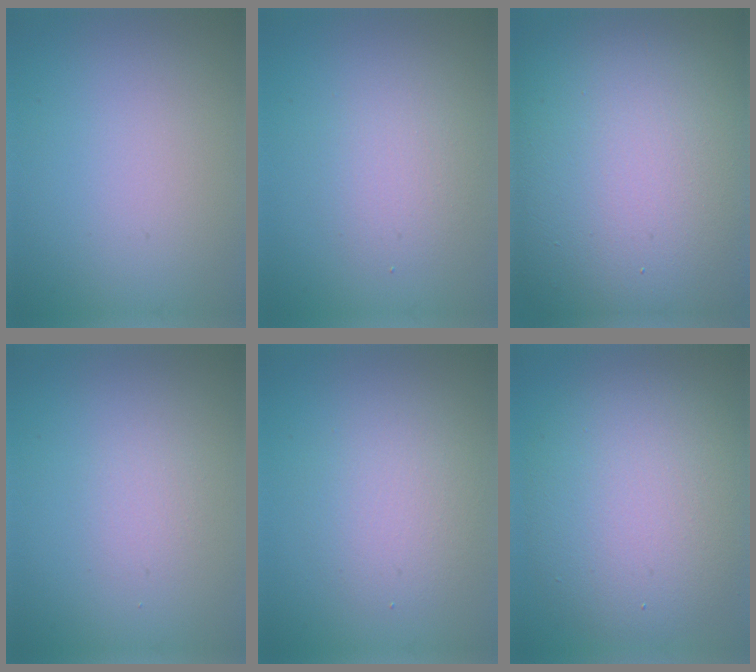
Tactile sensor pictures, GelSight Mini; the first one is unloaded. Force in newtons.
{"total": 2.3, "press": 2.3, "slide": 0.2}
{"total": 21.2, "press": 21.1, "slide": 1.4}
{"total": 1.2, "press": 1.2, "slide": 0.1}
{"total": 2.9, "press": 2.9, "slide": 0.2}
{"total": 8.8, "press": 8.8, "slide": 0.5}